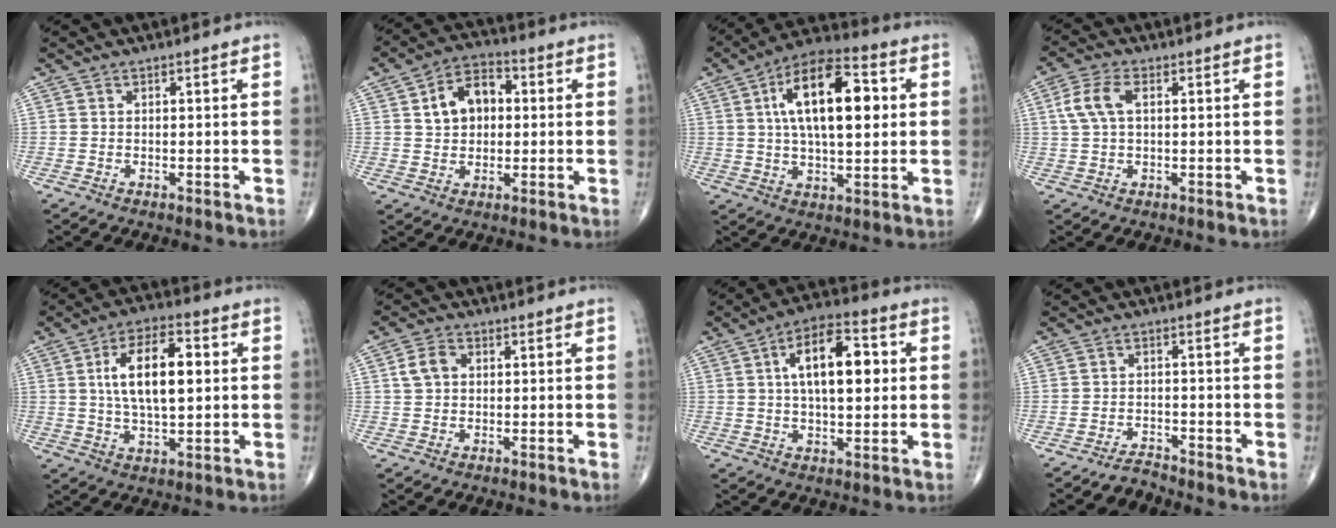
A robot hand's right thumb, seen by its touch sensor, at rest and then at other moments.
{"total": 9.6, "force": [1.9, 6.7, 6.7], "torque": [-0.089, 0.015, 0.025]}
{"total": 18.6, "force": [3.8, 8.5, 16.1], "torque": [-0.248, 0.014, 0.056]}
{"total": 6.0, "force": [1.3, 3.2, 4.9], "torque": [-0.116, 0.014, 0.025]}
{"total": 13.7, "force": [2.2, 6.3, 12.0], "torque": [-0.195, 0.006, 0.036]}
{"total": 4.2, "force": [0.8, 3.2, 2.6], "torque": [-0.047, 0.009, 0.013]}
{"total": 14.4, "force": [2.7, 6.8, 12.4], "torque": [-0.180, 0.011, 0.038]}
{"total": 2.2, "force": [-2.2, 0.3, -0.5], "torque": [0.011, 0.010, -0.041]}